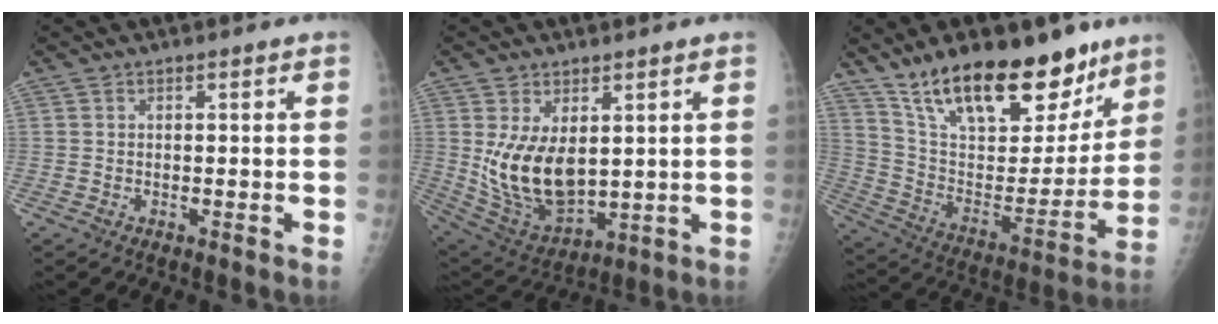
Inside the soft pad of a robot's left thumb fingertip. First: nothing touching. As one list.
[{"total": 13.1, "force": [2.5, 7.5, 10.4], "torque": [-0.169, -0.028, 0.071]}, {"total": 25.1, "force": [17.7, 10.4, 14.4], "torque": [-0.185, -0.076, 0.295]}]